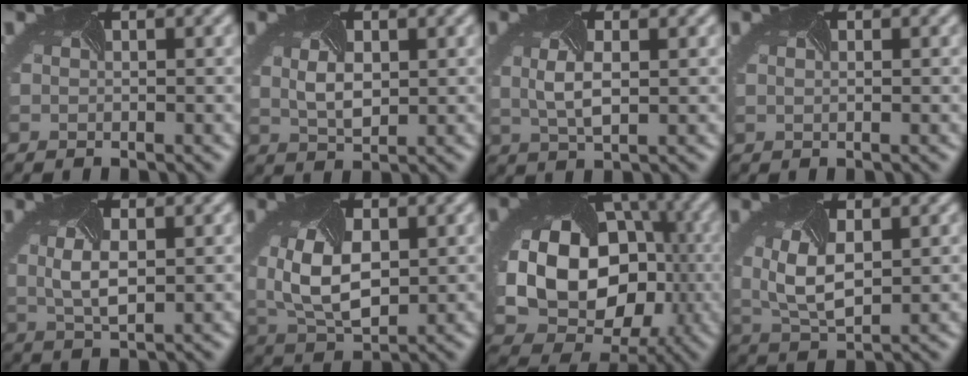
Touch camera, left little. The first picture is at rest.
{"total": 2.8, "force": [0.4, 1.7, 2.3], "torque": [-0.053, -0.008, 0.012]}
{"total": 3.2, "force": [0.3, 1.3, 2.9], "torque": [-0.070, -0.004, 0.006]}
{"total": 1.3, "force": [0.4, 0.8, 0.9], "torque": [-0.008, 0.001, 0.001]}
{"total": 3.4, "force": [0.3, 1.5, 3.0], "torque": [-0.073, -0.005, 0.009]}
{"total": 7.3, "force": [0.1, 4.4, 5.9], "torque": [-0.135, -0.008, 0.006]}
{"total": 18.2, "force": [-0.8, 14.6, 10.8], "torque": [-0.178, -0.034, -0.012]}
{"total": 5.6, "force": [0.5, 2.9, 4.8], "torque": [-0.108, -0.003, 0.012]}